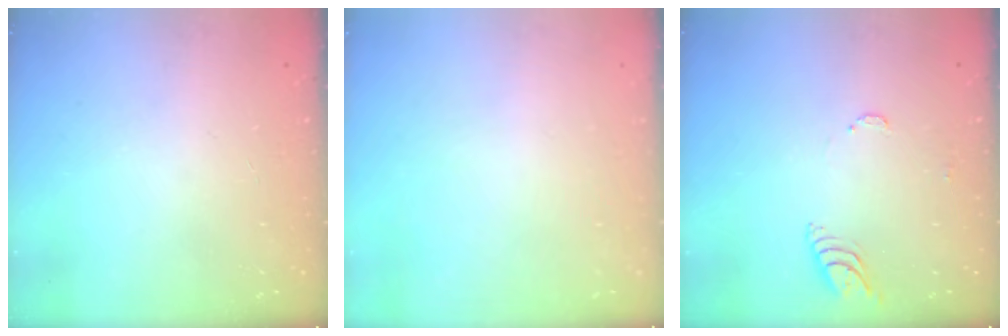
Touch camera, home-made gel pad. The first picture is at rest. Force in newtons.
{"total": 0.0}
{"total": 7.2, "press": 7.2, "slide": 0.6}